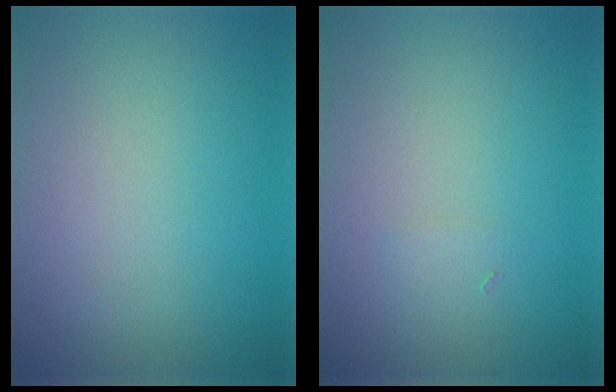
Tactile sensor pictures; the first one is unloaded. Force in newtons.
{"total": 0.6, "press": 0.6, "slide": 0.0}